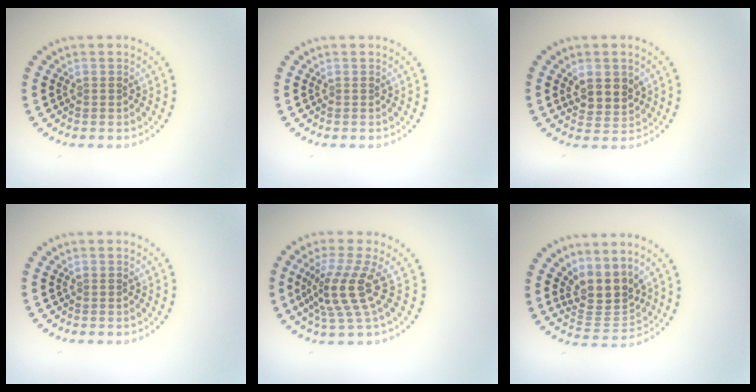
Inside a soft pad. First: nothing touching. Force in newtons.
{"total": 0.0}
{"total": 2.8, "press": 2.5, "slide": 1.3}
{"total": 0.0}
{"total": 4.3, "press": 3.1, "slide": 3.0}
{"total": 3.9, "press": 3.0, "slide": 2.5}